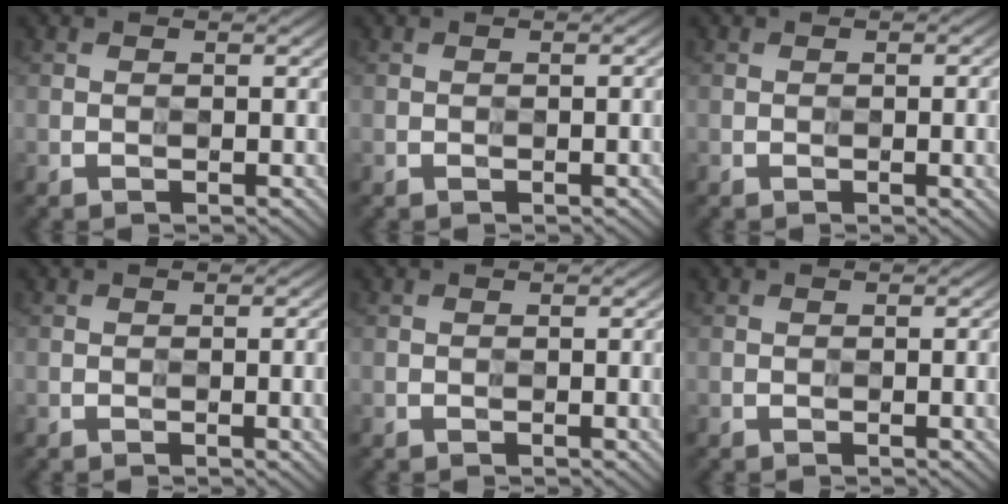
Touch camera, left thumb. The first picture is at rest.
{"total": 3.0, "force": [-1.5, 0.7, 2.5], "torque": [-0.029, 0.000, -0.018]}
{"total": 5.1, "force": [-1.7, 1.5, 4.6], "torque": [-0.058, -0.003, -0.014]}
{"total": 5.8, "force": [-1.8, 1.7, 5.3], "torque": [-0.064, -0.001, -0.013]}
{"total": 3.6, "force": [-1.4, 1.0, 3.1], "torque": [-0.039, -0.003, -0.015]}
{"total": 4.7, "force": [-1.7, 1.3, 4.2], "torque": [-0.054, -0.004, -0.015]}